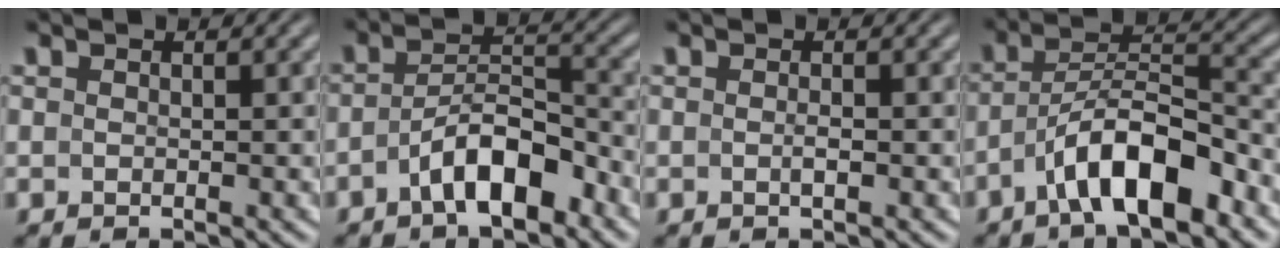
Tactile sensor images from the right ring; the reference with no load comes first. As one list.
[{"total": 5.0, "force": [-3.1, 2.0, 3.5], "torque": [-0.047, -0.003, -0.048]}, {"total": 0.7, "force": [-0.3, 0.0, 0.6], "torque": [-0.013, 0.000, -0.007]}, {"total": 6.0, "force": [-2.7, 2.6, 4.7], "torque": [-0.077, -0.011, -0.041]}]